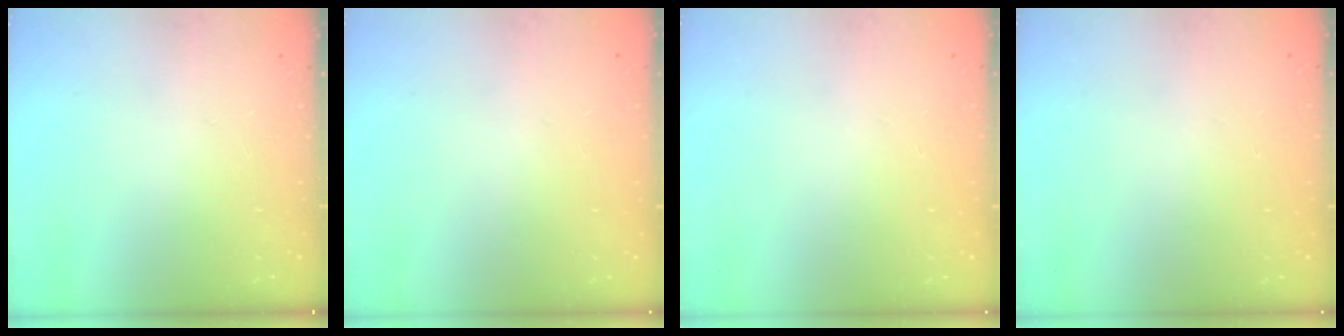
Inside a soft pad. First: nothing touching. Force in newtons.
{"total": 0.0}
{"total": 0.0}
{"total": 0.0}